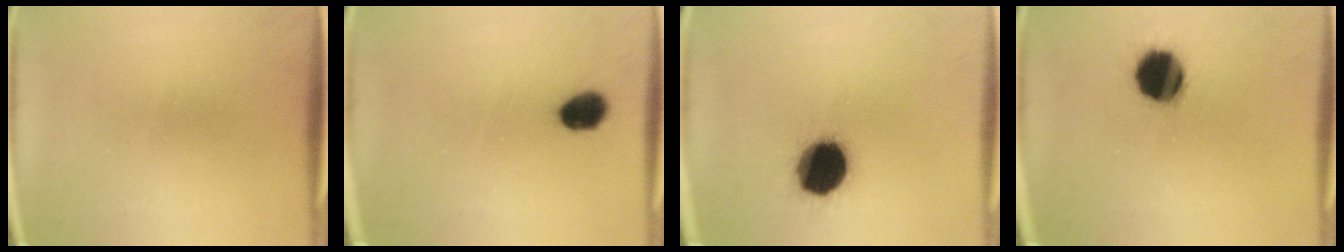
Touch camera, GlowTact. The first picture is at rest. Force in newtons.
{"total": 5.1}
{"total": 16.2}
{"total": 12.6}